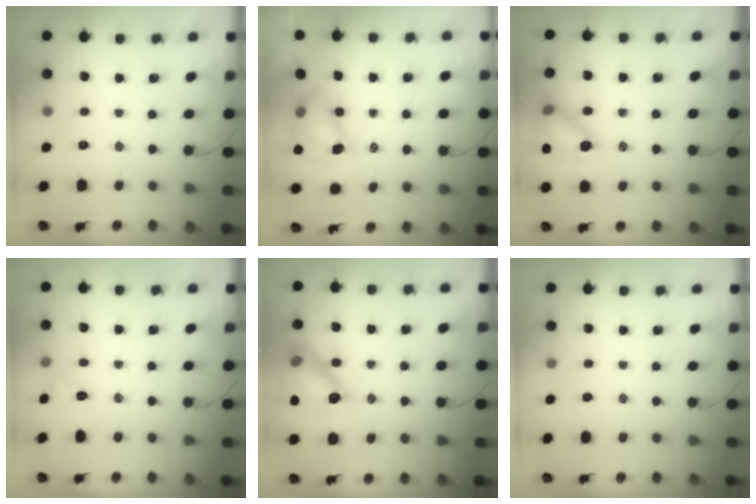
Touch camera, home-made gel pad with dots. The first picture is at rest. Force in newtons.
{"total": 8.3, "press": 8.2, "slide": 1.3}
{"total": 13.4, "press": 13.4, "slide": 0.6}
{"total": 2.6, "press": 2.6, "slide": 0.6}
{"total": 13.6, "press": 13.6, "slide": 1.0}
{"total": 0.0}